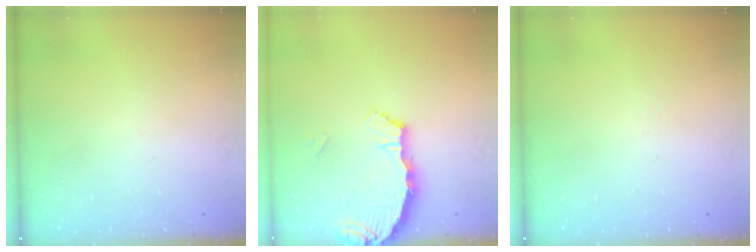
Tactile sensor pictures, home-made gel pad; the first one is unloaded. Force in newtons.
{"total": 3.4, "press": 3.4, "slide": 0.4}
{"total": 0.0}